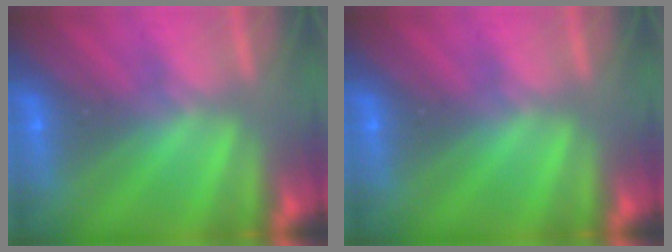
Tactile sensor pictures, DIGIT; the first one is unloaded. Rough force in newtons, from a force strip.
{"total": 0.0}